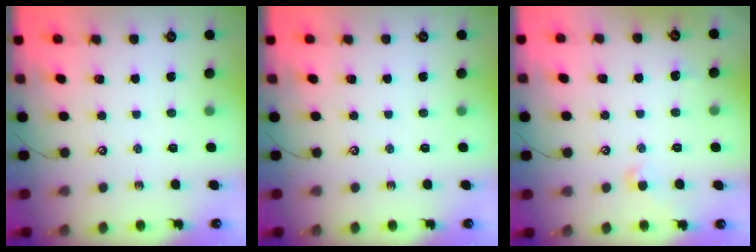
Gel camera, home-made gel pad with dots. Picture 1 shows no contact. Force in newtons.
{"total": 0.0}
{"total": 0.0}